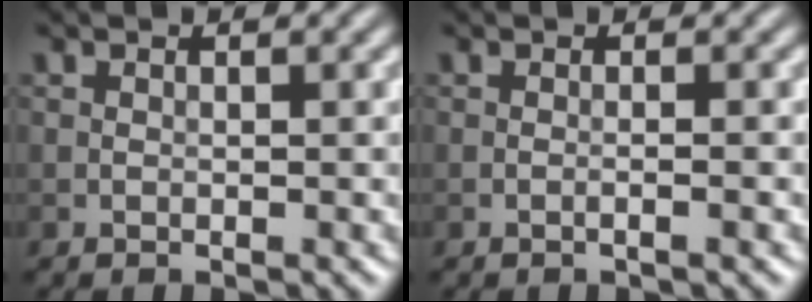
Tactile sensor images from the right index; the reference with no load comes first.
{"total": 1.0, "force": [-0.2, 0.2, 1.0], "torque": [-0.010, -0.004, -0.011]}